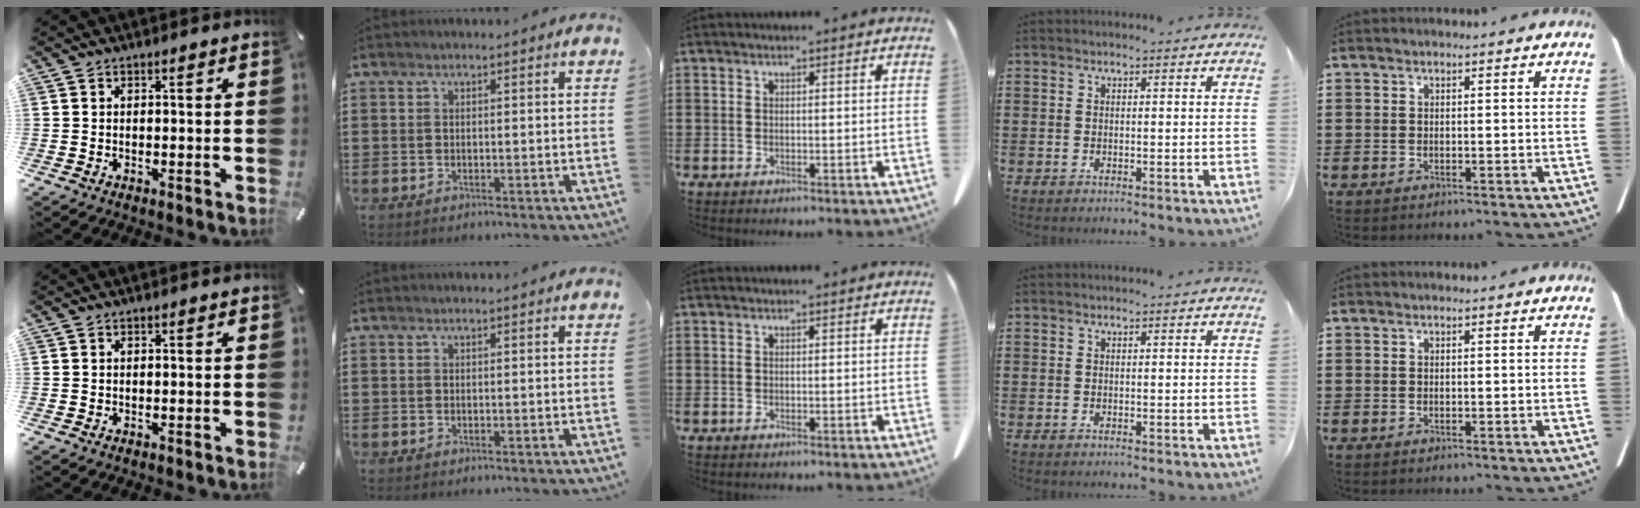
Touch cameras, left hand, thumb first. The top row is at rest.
{}